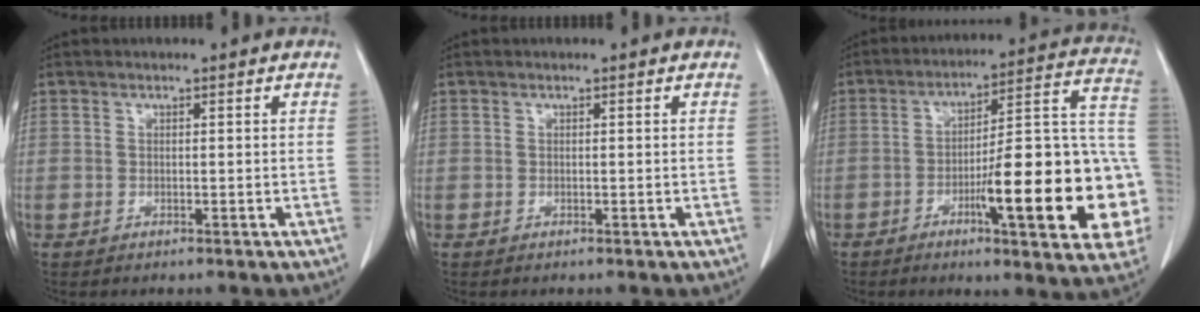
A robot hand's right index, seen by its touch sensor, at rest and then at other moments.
{"total": 0.0}
{"total": 22.6, "force": [-6.2, 3.6, 21.4], "torque": [-0.215, 0.025, -0.080]}